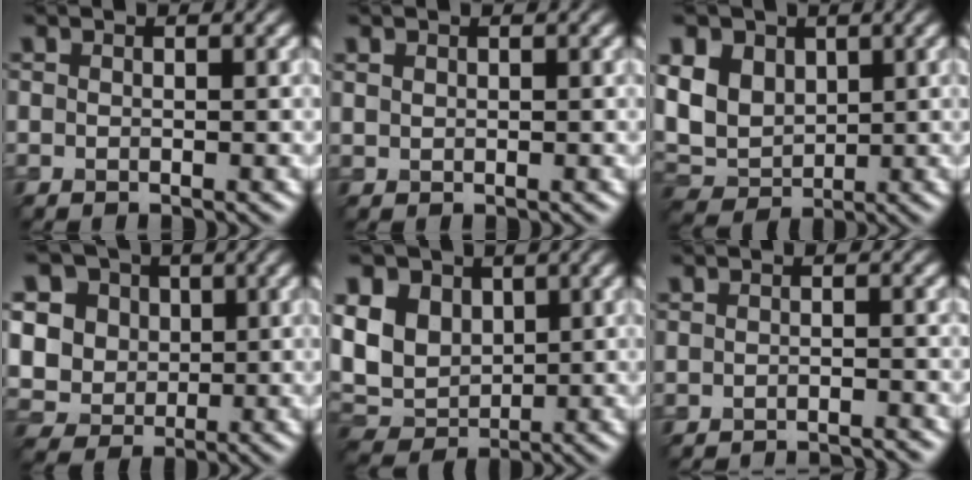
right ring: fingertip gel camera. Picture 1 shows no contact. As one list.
[{"total": 0.6, "force": [0.5, 0.4, 0.2], "torque": [-0.005, -0.002, 0.013]}, {"total": 6.7, "force": [2.0, 5.2, 3.8], "torque": [-0.104, 0.015, 0.036]}, {"total": 10.3, "force": [3.5, 8.7, 4.3], "torque": [-0.107, 0.015, 0.053]}, {"total": 8.2, "force": [2.4, 6.4, 4.6], "torque": [-0.116, 0.021, 0.033]}, {"total": 3.3, "force": [-3.2, 0.3, 1.0], "torque": [-0.007, 0.004, -0.042]}]